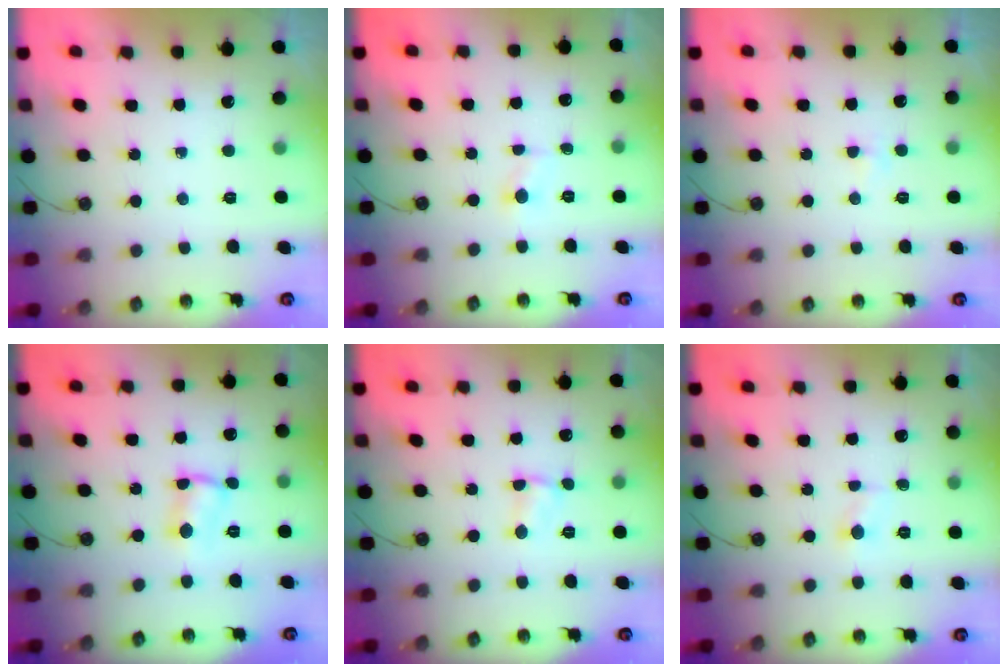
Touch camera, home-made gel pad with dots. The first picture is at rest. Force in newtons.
{"total": 1.8, "press": 1.8, "slide": 0.2}
{"total": 2.3, "press": 2.3, "slide": 0.4}
{"total": 2.3, "press": 2.3, "slide": 0.1}
{"total": 2.3, "press": 2.3, "slide": 0.3}
{"total": 1.8, "press": 1.8, "slide": 0.2}